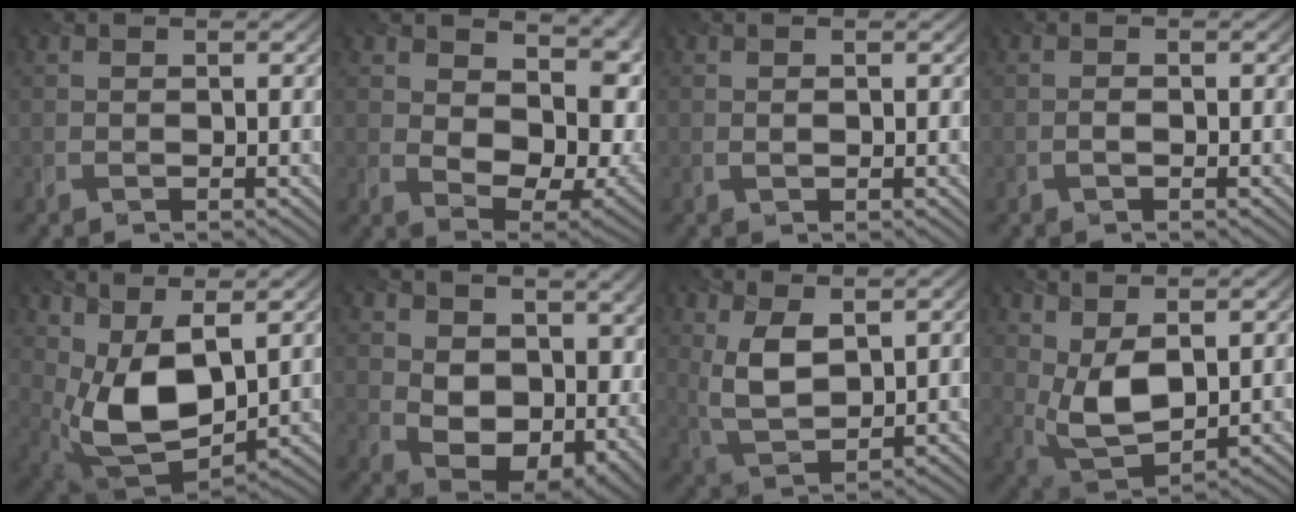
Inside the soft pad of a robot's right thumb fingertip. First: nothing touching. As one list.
[{"total": 13.4, "force": [2.2, 8.9, 9.8], "torque": [-0.157, -0.004, 0.064]}, {"total": 0.7, "force": [0.2, 0.3, 0.6], "torque": [-0.015, 0.000, 0.005]}, {"total": 0.9, "force": [-0.3, 0.3, 0.8], "torque": [-0.019, 0.004, -0.006]}, {"total": 10.6, "force": [2.4, 5.8, 8.6], "torque": [-0.192, -0.014, 0.052]}, {"total": 13.0, "force": [2.7, 8.9, 9.1], "torque": [-0.178, -0.020, 0.056]}, {"total": 6.6, "force": [2.1, 3.4, 5.2], "torque": [-0.124, -0.002, 0.051]}, {"total": 7.4, "force": [1.8, 4.1, 5.9], "torque": [-0.143, -0.005, 0.039]}]